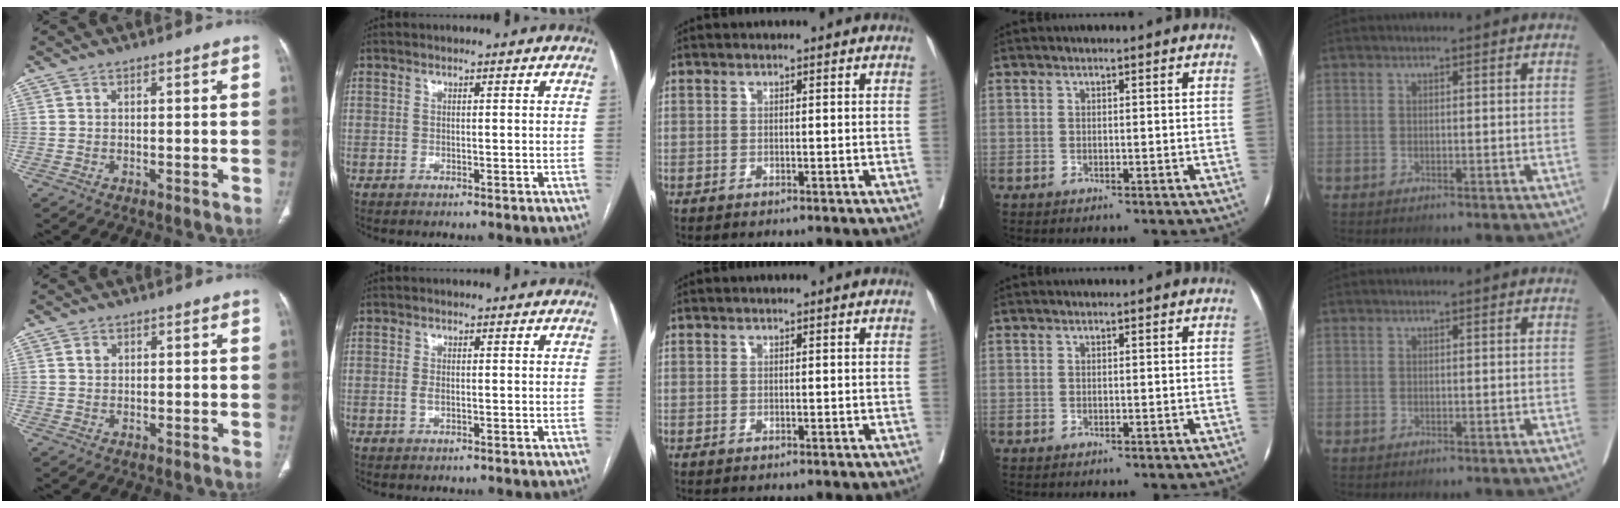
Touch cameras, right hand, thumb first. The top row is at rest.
{"thumb": {"total": 1.3, "force": [0.5, 1.0, 0.7], "torque": [-0.004, -0.002, 0.011]}, "index": {"total": 1.3, "force": [-0.2, 0.6, 1.2], "torque": [-0.025, 0.000, -0.003]}}